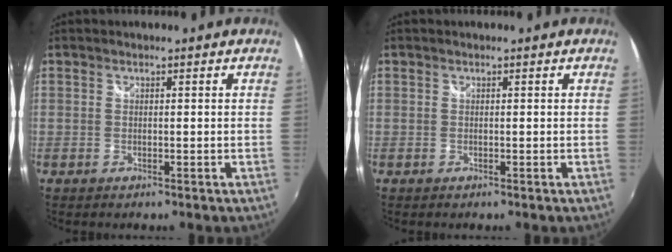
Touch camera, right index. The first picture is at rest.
{"total": 0.0}